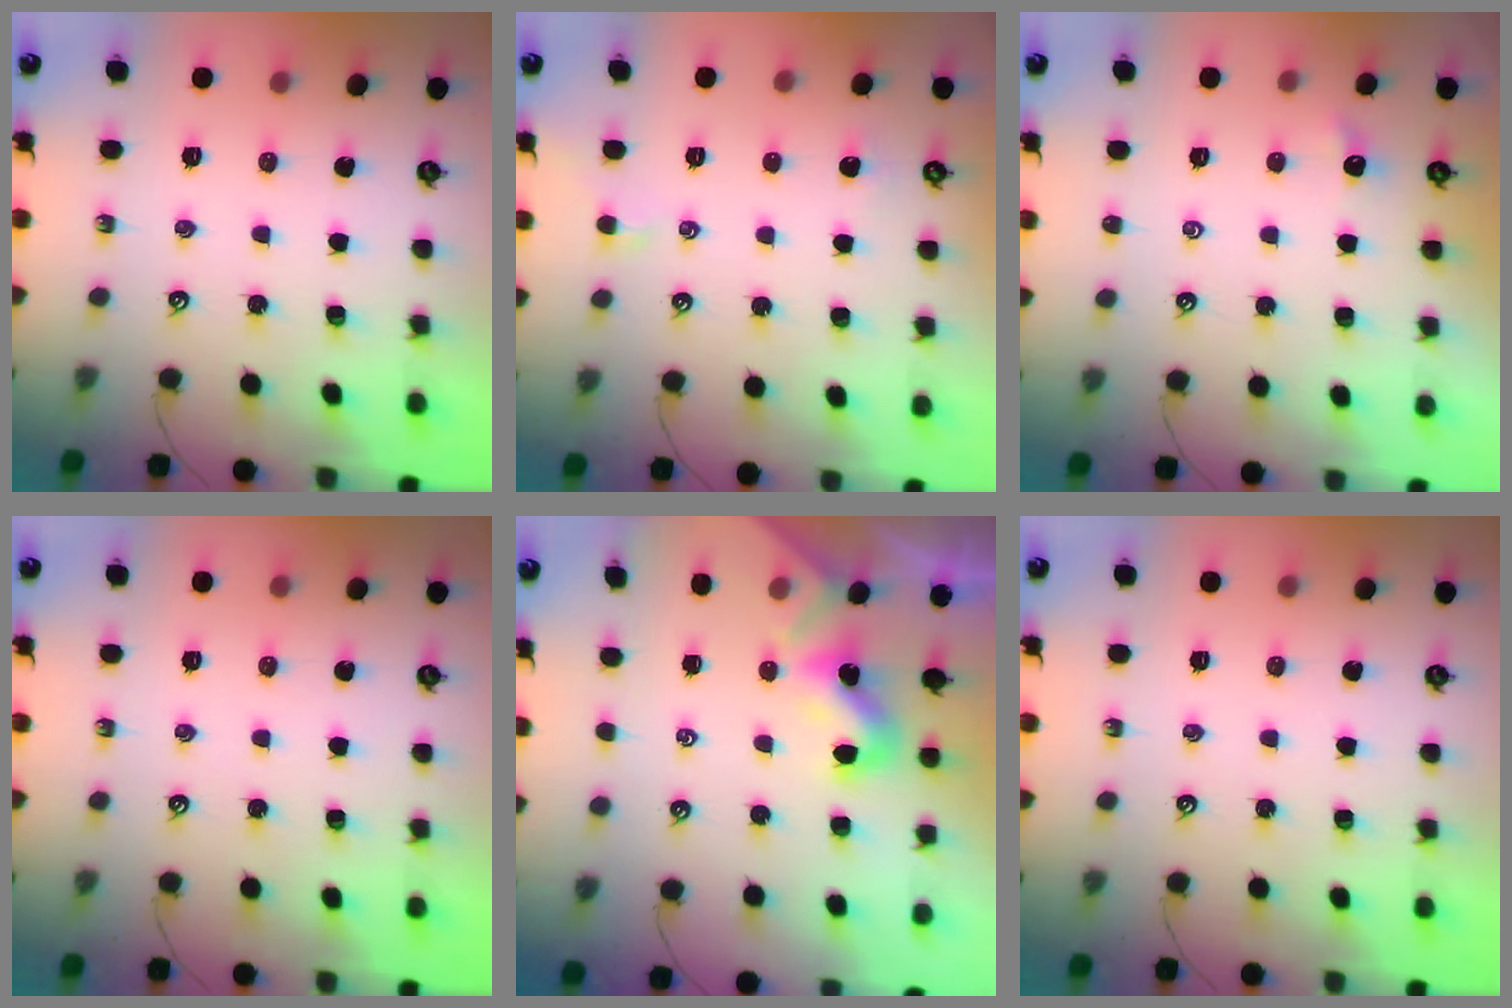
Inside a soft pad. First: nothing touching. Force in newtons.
{"total": 0.6, "press": 0.4, "slide": 0.5}
{"total": 0.9, "press": 0.8, "slide": 0.4}
{"total": 0.0}
{"total": 1.9, "press": 1.9, "slide": 0.4}
{"total": 0.0}